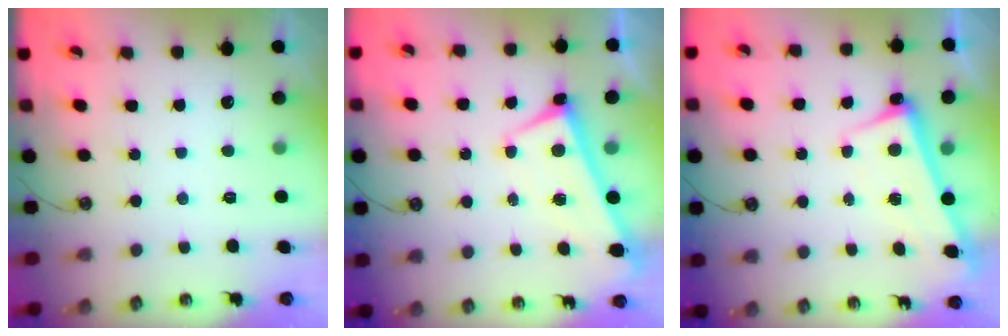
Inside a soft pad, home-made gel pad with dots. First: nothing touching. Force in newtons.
{"total": 1.0, "press": 0.9, "slide": 0.3}
{"total": 2.6, "press": 2.4, "slide": 0.9}